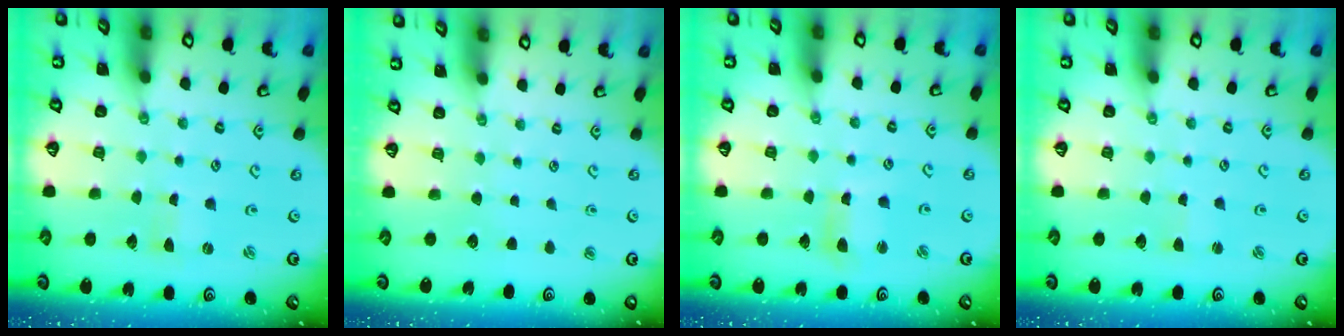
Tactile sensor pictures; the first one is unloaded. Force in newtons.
{"total": 0.0}
{"total": 4.3, "press": 4.2, "slide": 0.5}
{"total": 0.7, "press": 0.7, "slide": 0.1}